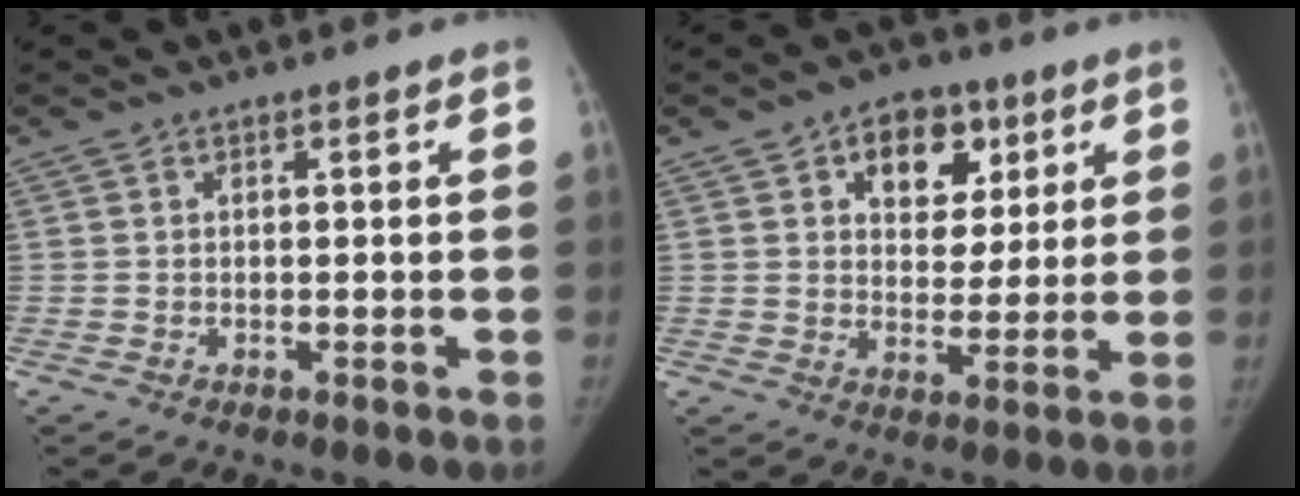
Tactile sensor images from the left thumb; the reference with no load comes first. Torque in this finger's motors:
{"motor_torque": [0.55, 0.04, 0.63, -0.85, 0.17]}